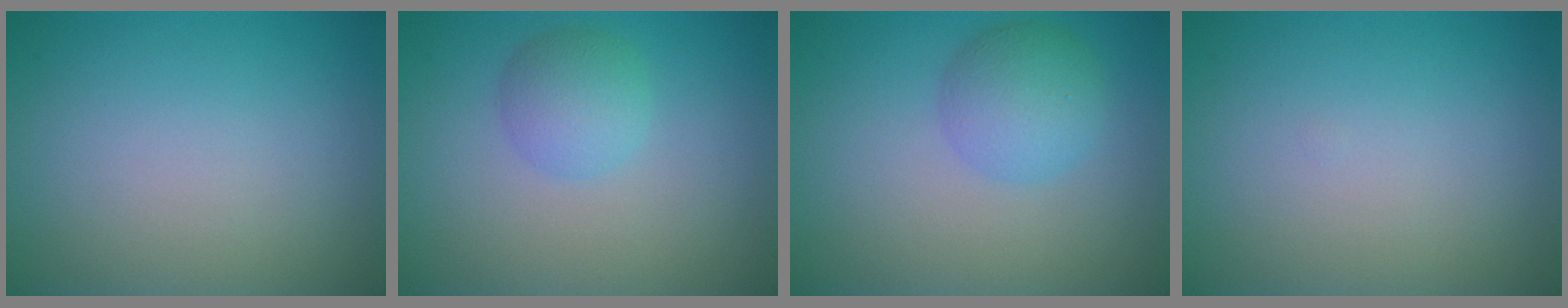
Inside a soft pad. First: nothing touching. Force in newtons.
{"total": 2.7, "press": 2.7, "slide": 0.1}
{"total": 3.7, "press": 3.7, "slide": 0.0}
{"total": 0.0}